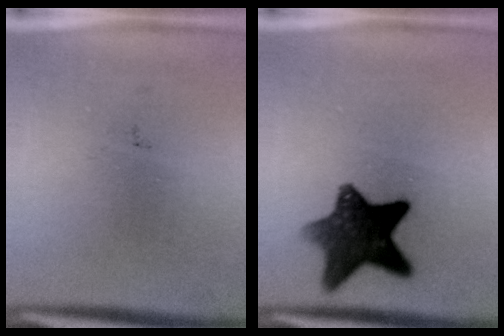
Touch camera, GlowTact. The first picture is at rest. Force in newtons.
{"total": 11.3}